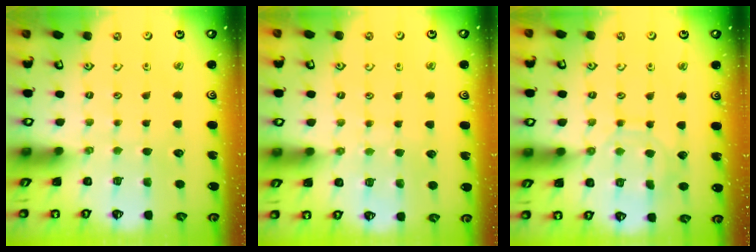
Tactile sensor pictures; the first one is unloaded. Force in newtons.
{"total": 4.8, "press": 4.8, "slide": 0.6}
{"total": 9.2, "press": 9.2, "slide": 0.9}